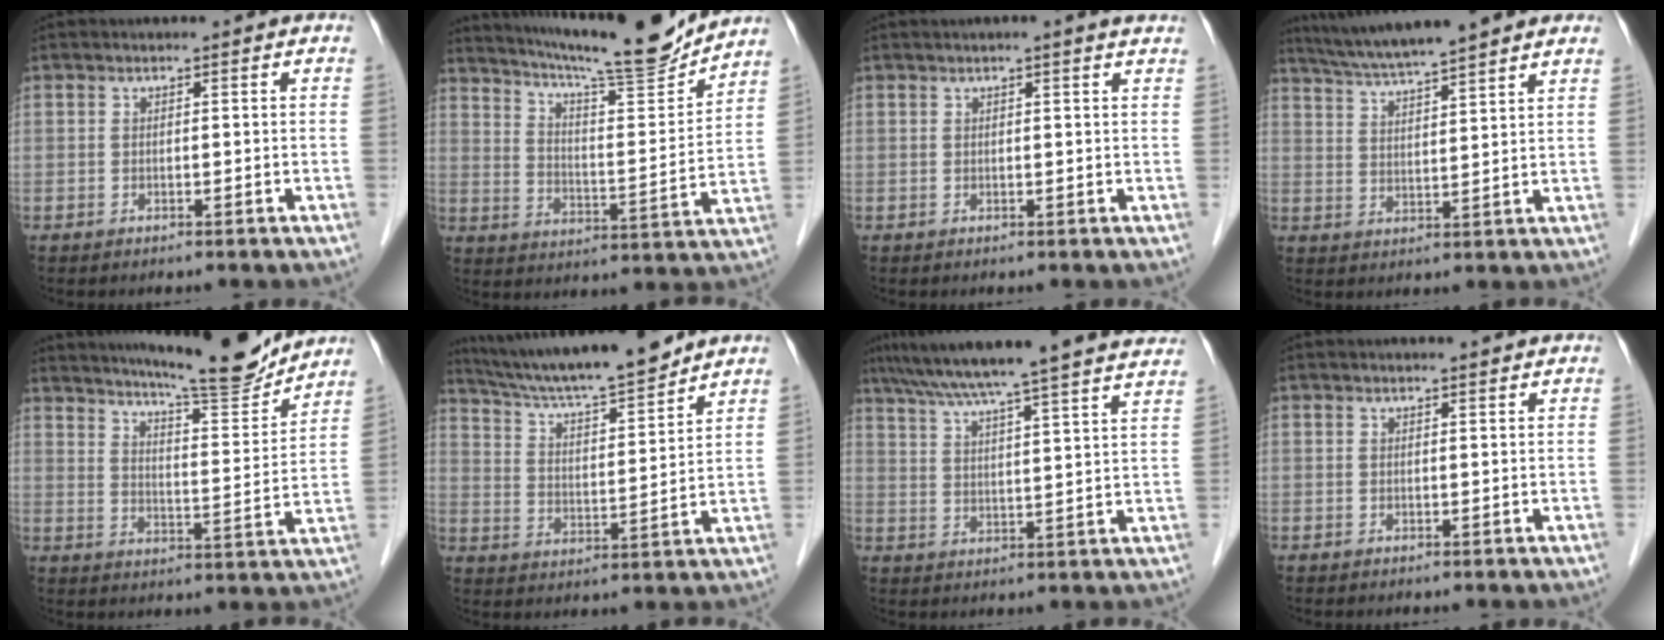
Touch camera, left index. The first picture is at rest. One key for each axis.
{"total": 17.4, "fx": 15.9, "fy": 0.4, "fz": 6.9, "tx": -0.121, "ty": -0.023, "tz": 0.236}
{"total": 3.1, "fx": 2.4, "fy": -0.2, "fz": 1.9, "tx": -0.024, "ty": 0.014, "tz": 0.024}
{"total": 13.7, "fx": 11.8, "fy": 0.5, "fz": 6.9, "tx": -0.119, "ty": 0.031, "tz": 0.177}
{"total": 15.7, "fx": 14.5, "fy": 0.7, "fz": 6.0, "tx": -0.099, "ty": -0.020, "tz": 0.205}
{"total": 16.2, "fx": 14.6, "fy": 0.8, "fz": 6.9, "tx": -0.123, "ty": 0.009, "tz": 0.242}
{"total": 25.6, "fx": 23.0, "fy": -0.8, "fz": 11.3, "tx": -0.188, "ty": -0.015, "tz": 0.301}
{"total": 1.8, "fx": 1.7, "fy": 0.0, "fz": 0.6, "tx": -0.010, "ty": 0.008, "tz": 0.025}